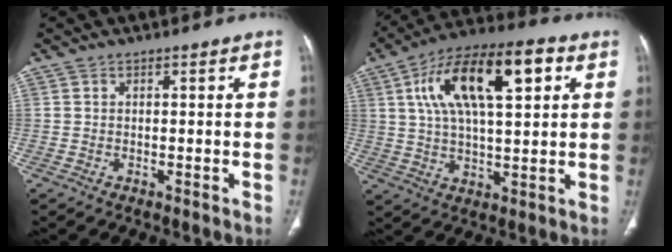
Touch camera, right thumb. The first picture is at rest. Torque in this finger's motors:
{"motor_torque": [1.32, 3.39, 0.42, 0.00, 0.19]}